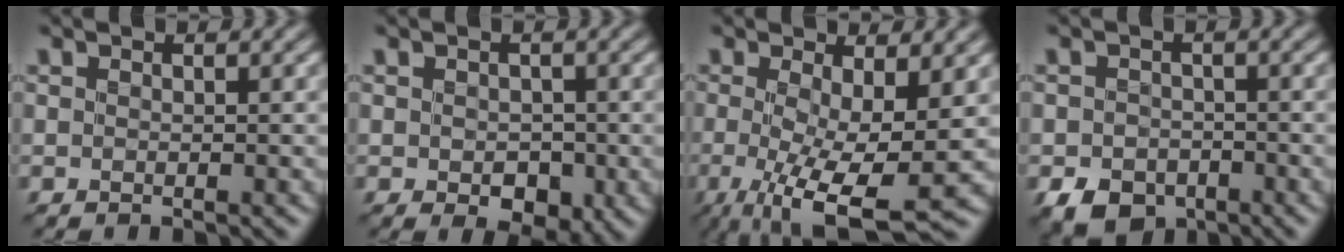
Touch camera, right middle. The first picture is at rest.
{"total": 3.1, "force": [-0.7, 2.0, 2.3], "torque": [-0.034, -0.007, -0.008]}
{"total": 8.8, "force": [-1.6, 2.4, 8.4], "torque": [-0.145, -0.016, -0.023]}
{"total": 4.2, "force": [-2.4, 2.9, 1.9], "torque": [-0.030, -0.011, -0.045]}